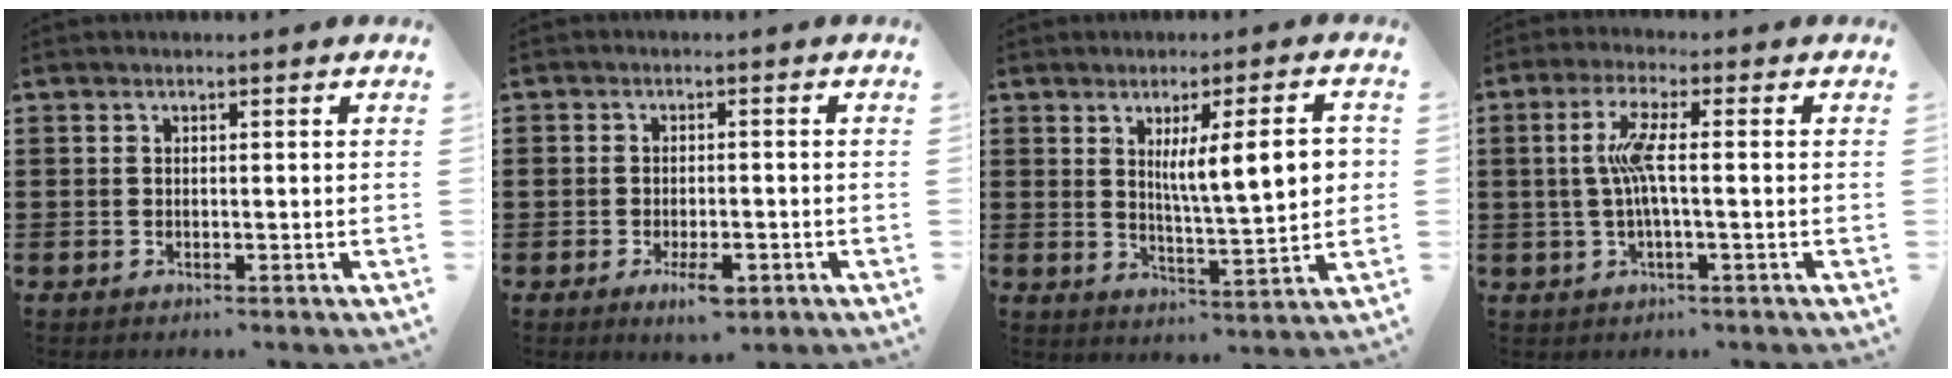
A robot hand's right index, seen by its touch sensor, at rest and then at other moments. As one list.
[{"total": 4.2, "force": [-2.0, 1.9, 3.1], "torque": [-0.057, 0.002, -0.035]}, {"total": 9.5, "force": [2.4, 1.8, 9.1], "torque": [-0.148, -0.002, 0.033]}, {"total": 5.8, "force": [-0.2, 0.5, 5.7], "torque": [-0.121, -0.007, -0.013]}]